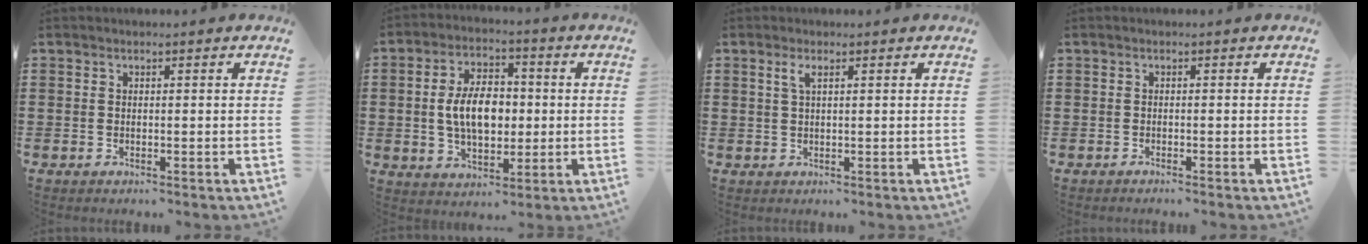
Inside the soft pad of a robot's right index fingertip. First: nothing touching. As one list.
[{"total": 8.5, "force": [0.1, 5.1, 6.8], "torque": [-0.130, 0.007, -0.005]}, {"total": 1.7, "force": [0.8, 0.4, 1.5], "torque": [-0.031, 0.004, 0.012]}, {"total": 0.6, "force": [-0.6, -0.1, 0.2], "torque": [-0.004, -0.001, -0.012]}]